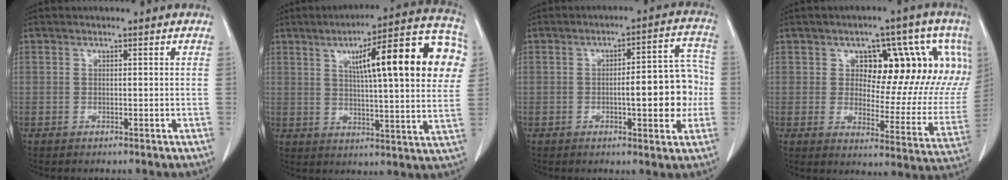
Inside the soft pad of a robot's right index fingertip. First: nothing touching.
{"total": 21.1, "force": [5.9, 3.2, 20.0], "torque": [-0.267, 0.035, 0.072]}
{"total": 10.4, "force": [-1.2, 2.8, 9.9], "torque": [-0.127, 0.026, -0.012]}
{"total": 19.7, "force": [6.6, 9.0, 16.2], "torque": [-0.199, 0.027, 0.094]}